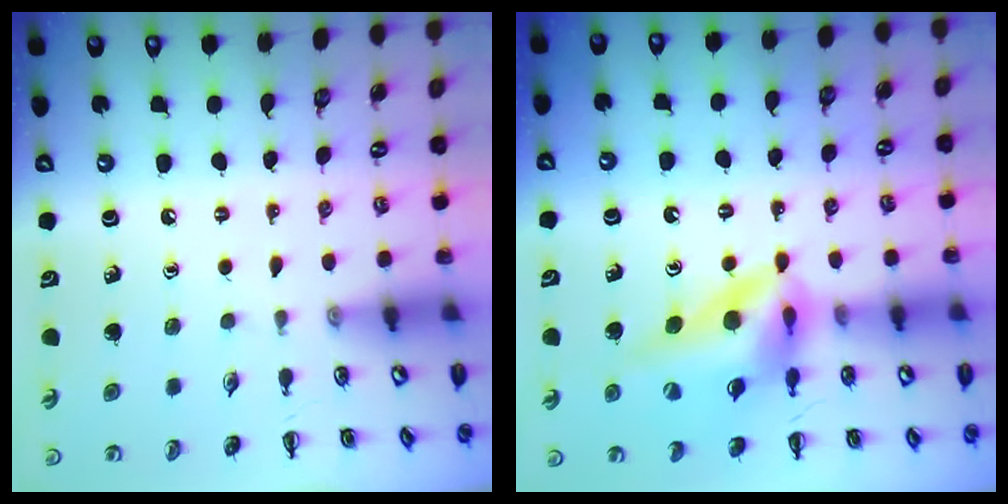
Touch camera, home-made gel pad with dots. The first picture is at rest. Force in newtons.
{"total": 13.8, "press": 13.1, "slide": 4.4}